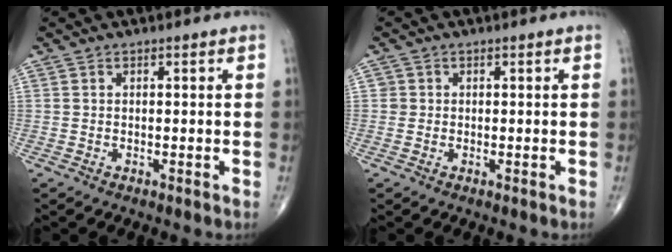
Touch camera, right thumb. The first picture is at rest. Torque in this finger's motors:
{"motor_torque": [-0.28, -0.03, -0.03, -0.10, 0.00]}